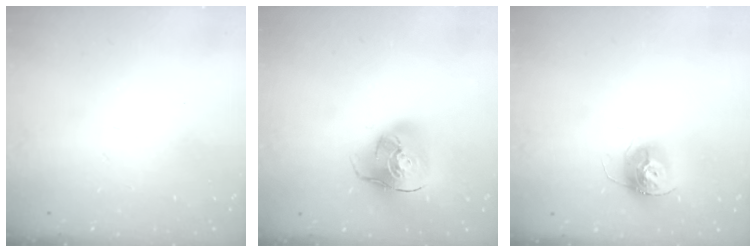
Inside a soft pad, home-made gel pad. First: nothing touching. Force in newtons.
{"total": 16.2, "press": 16.0, "slide": 2.4}
{"total": 11.1, "press": 11.1, "slide": 0.5}